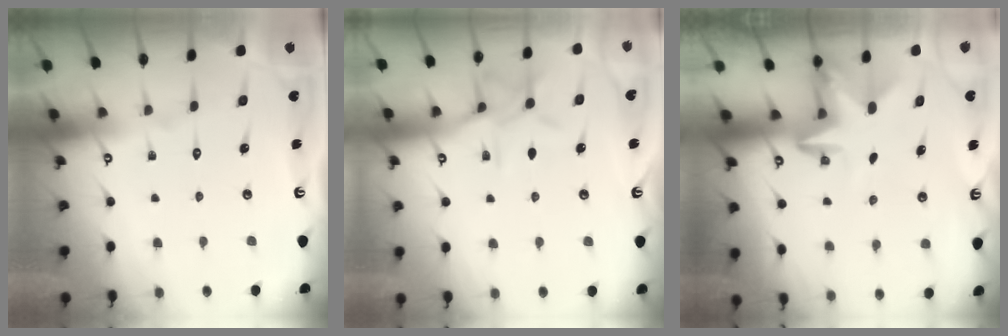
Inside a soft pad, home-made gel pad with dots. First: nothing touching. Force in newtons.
{"total": 9.4, "press": 9.4, "slide": 0.7}
{"total": 2.9, "press": 2.8, "slide": 0.7}